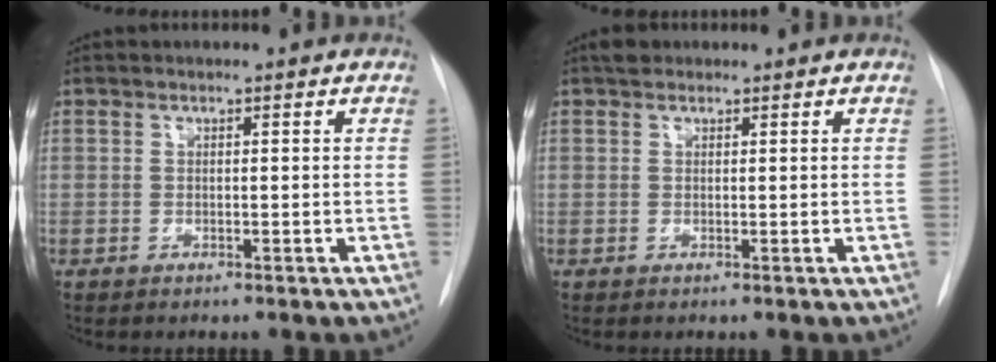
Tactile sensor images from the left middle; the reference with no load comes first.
{"total": 1.5, "force": [1.2, 0.9, 0.4], "torque": [-0.008, 0.013, 0.016]}